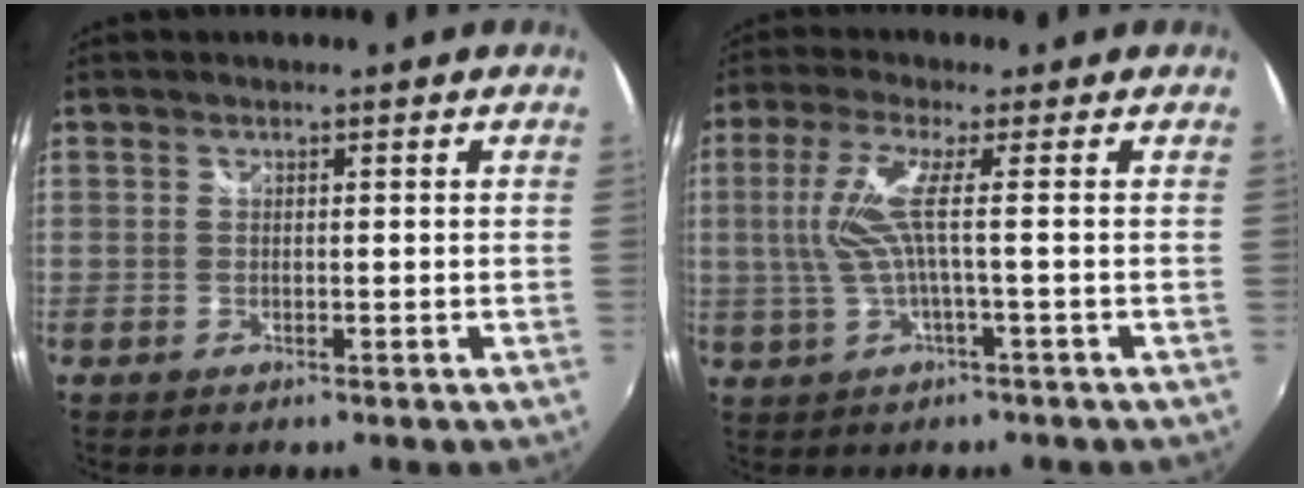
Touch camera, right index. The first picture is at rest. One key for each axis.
{"total": 6.7, "fx": -0.1, "fy": -0.7, "fz": 6.6, "tx": -0.143, "ty": -0.002, "tz": 0.011}